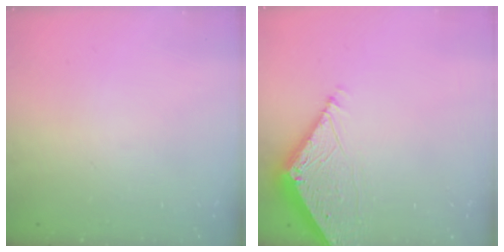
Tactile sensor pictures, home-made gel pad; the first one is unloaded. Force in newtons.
{"total": 6.6, "press": 6.6, "slide": 0.1}